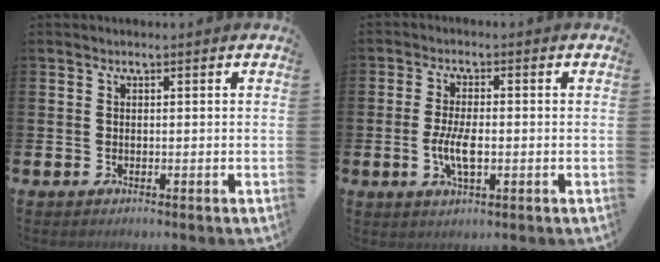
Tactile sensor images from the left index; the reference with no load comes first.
{"total": 4.7, "force": [-0.8, 1.8, 4.3], "torque": [-0.078, -0.001, -0.017]}